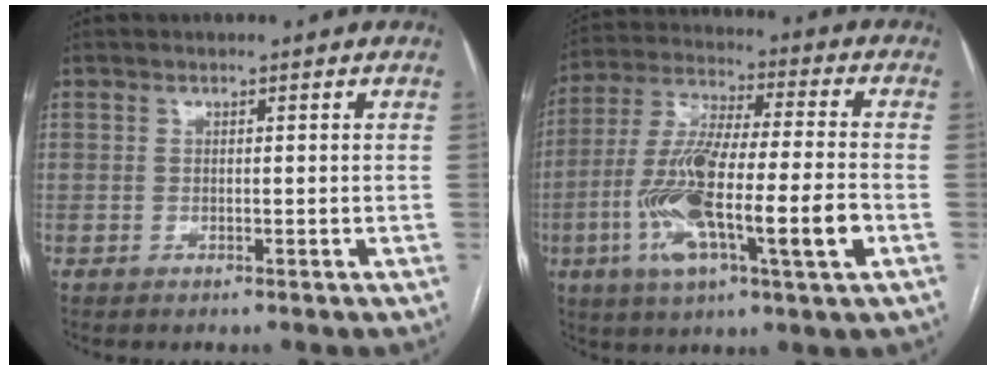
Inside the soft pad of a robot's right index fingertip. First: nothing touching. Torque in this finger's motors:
{"motor_torque": [1.90, -0.24, 1.05, 0.21]}